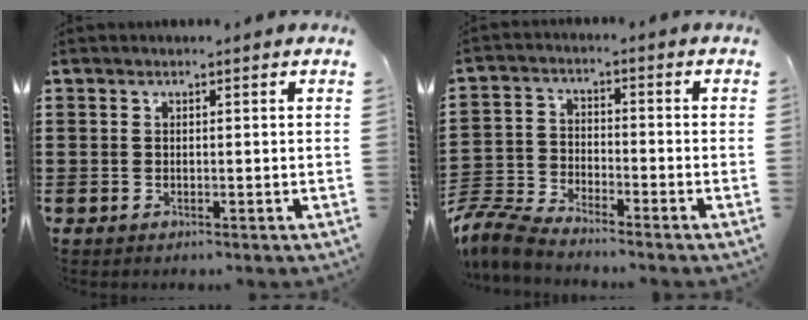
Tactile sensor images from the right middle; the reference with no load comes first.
{"total": 6.6, "force": [-6.3, 0.8, 1.7], "torque": [-0.056, -0.002, -0.130]}